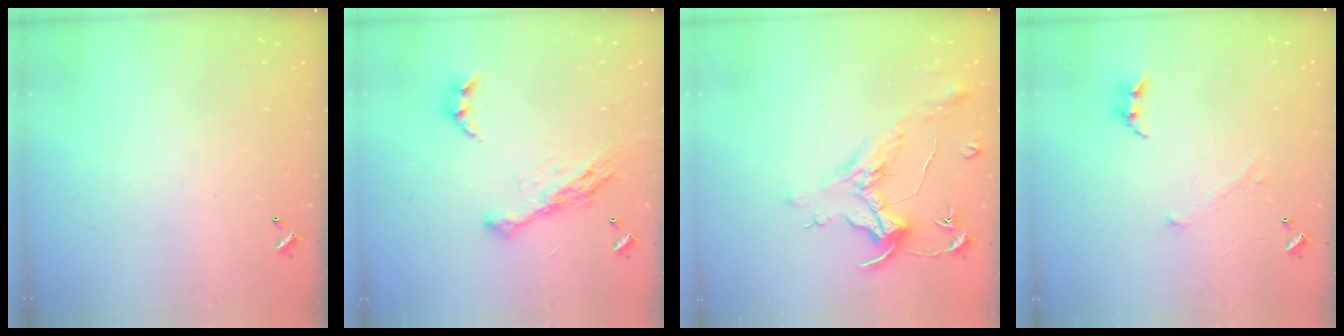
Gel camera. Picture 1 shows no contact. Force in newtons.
{"total": 13.6, "press": 13.5, "slide": 1.2}
{"total": 1.5, "press": 1.3, "slide": 0.7}
{"total": 1.0, "press": 0.9, "slide": 0.4}